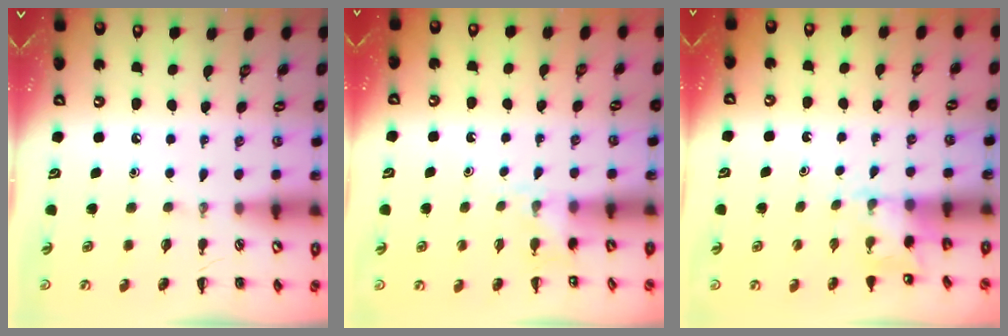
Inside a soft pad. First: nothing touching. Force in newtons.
{"total": 3.3, "press": 3.2, "slide": 1.0}
{"total": 4.3, "press": 4.2, "slide": 0.8}